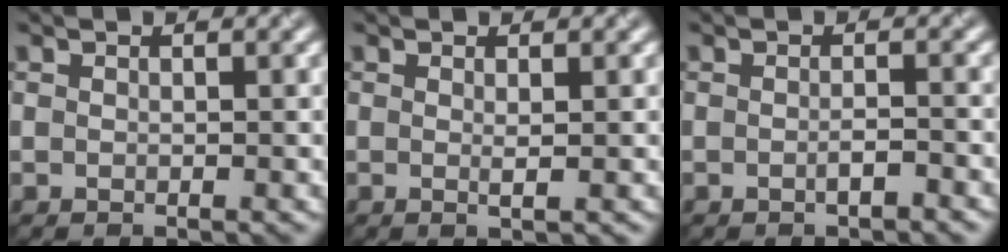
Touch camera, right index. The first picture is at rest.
{"total": 0.8, "force": [0.1, 0.0, 0.8], "torque": [-0.016, -0.002, 0.000]}
{"total": 1.5, "force": [-0.7, 0.3, 1.2], "torque": [-0.019, 0.001, -0.013]}